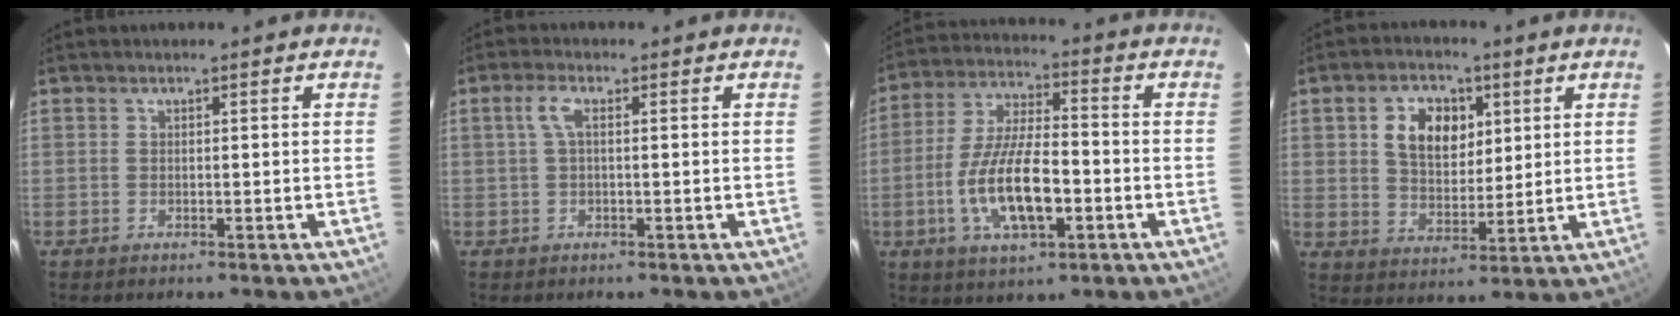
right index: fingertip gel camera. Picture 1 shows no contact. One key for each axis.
{"total": 2.8, "fx": 0.5, "fy": 0.8, "fz": 2.6, "tx": -0.057, "ty": 0.006, "tz": 0.009}
{"total": 13.8, "fx": -4.1, "fy": 4.9, "fz": 12.3, "tx": -0.249, "ty": -0.007, "tz": -0.070}
{"total": 9.6, "fx": 3.3, "fy": 6.4, "fz": 6.3, "tx": -0.114, "ty": 0.017, "tz": 0.063}